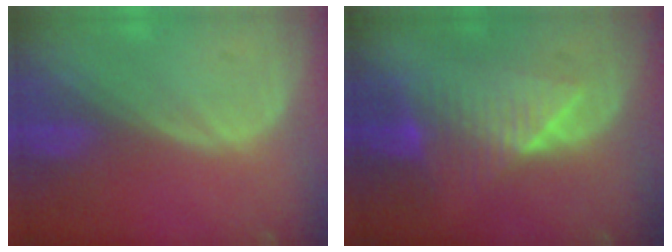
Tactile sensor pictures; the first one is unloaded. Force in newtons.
{"total": 7.8, "press": 7.4, "slide": 2.6}